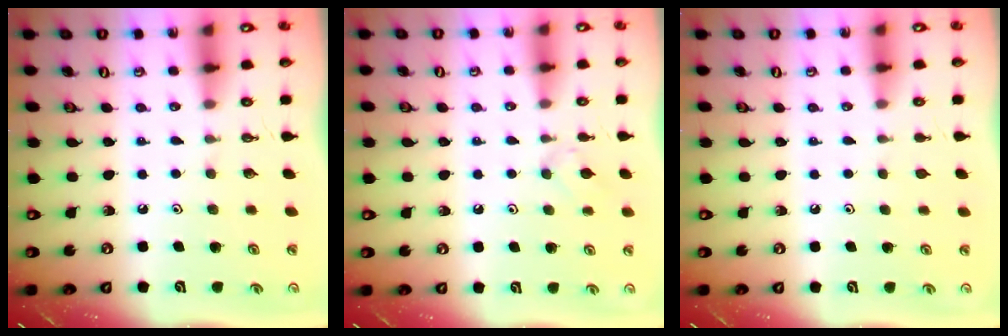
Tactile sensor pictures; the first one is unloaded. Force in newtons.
{"total": 2.2, "press": 2.1, "slide": 0.6}
{"total": 0.6, "press": 0.6, "slide": 0.2}